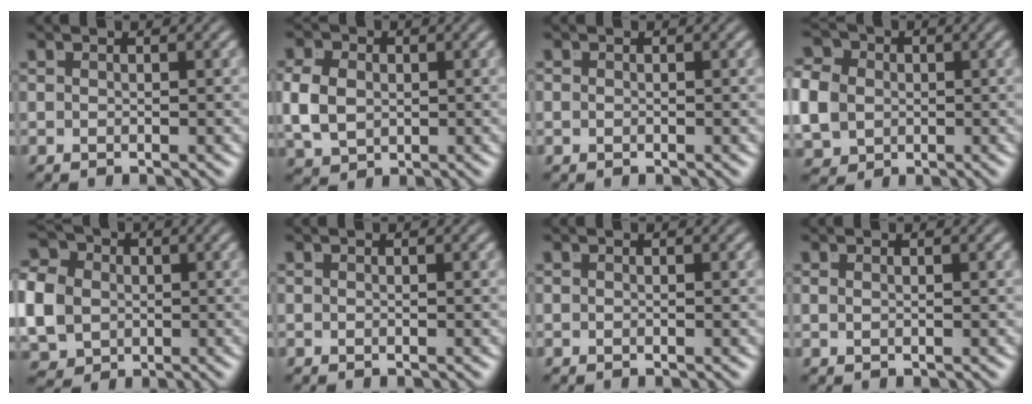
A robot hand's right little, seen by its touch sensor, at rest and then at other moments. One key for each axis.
{"total": 4.7, "fx": -0.1, "fy": 3.9, "fz": 2.6, "tx": -0.061, "ty": -0.018, "tz": 0.010}
{"total": 0.0}
{"total": 7.5, "fx": 0.3, "fy": 6.5, "fz": 3.7, "tx": -0.084, "ty": -0.024, "tz": 0.010}
{"total": 9.0, "fx": 0.1, "fy": 7.8, "fz": 4.3, "tx": -0.101, "ty": -0.032, "tz": 0.010}
{"total": 0.0}
{"total": 0.0}
{"total": 0.9, "fx": 0.2, "fy": -0.8, "fz": 0.4, "tx": 0.000, "ty": -0.004, "tz": 0.009}